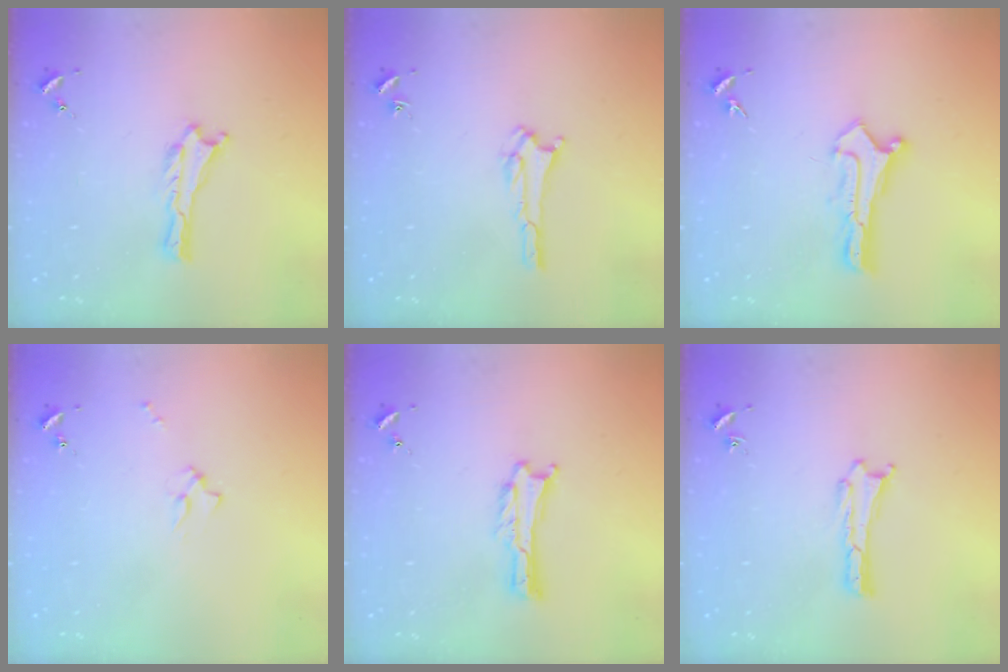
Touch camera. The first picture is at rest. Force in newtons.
{"total": 1.8, "press": 1.8, "slide": 0.2}
{"total": 0.8, "press": 0.8, "slide": 0.0}
{"total": 1.7, "press": 1.6, "slide": 0.2}
{"total": 0.0}
{"total": 0.0}